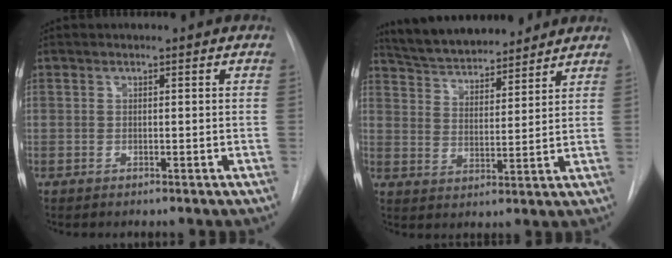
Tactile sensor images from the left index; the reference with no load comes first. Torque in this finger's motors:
{"motor_torque": [0.08, -0.63, 0.19, 0.05]}